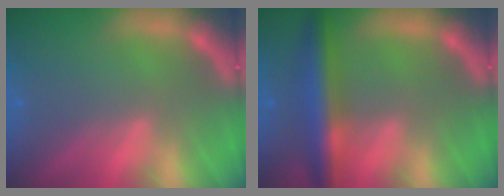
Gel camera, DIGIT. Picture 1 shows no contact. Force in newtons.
{"total": 5.9}